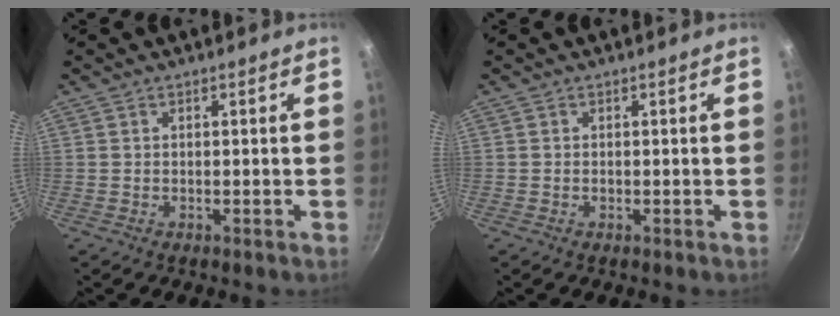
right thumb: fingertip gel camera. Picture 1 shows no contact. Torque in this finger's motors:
{"motor_torque": [0.68, 0.38, 0.32, 0.21, 0.03]}